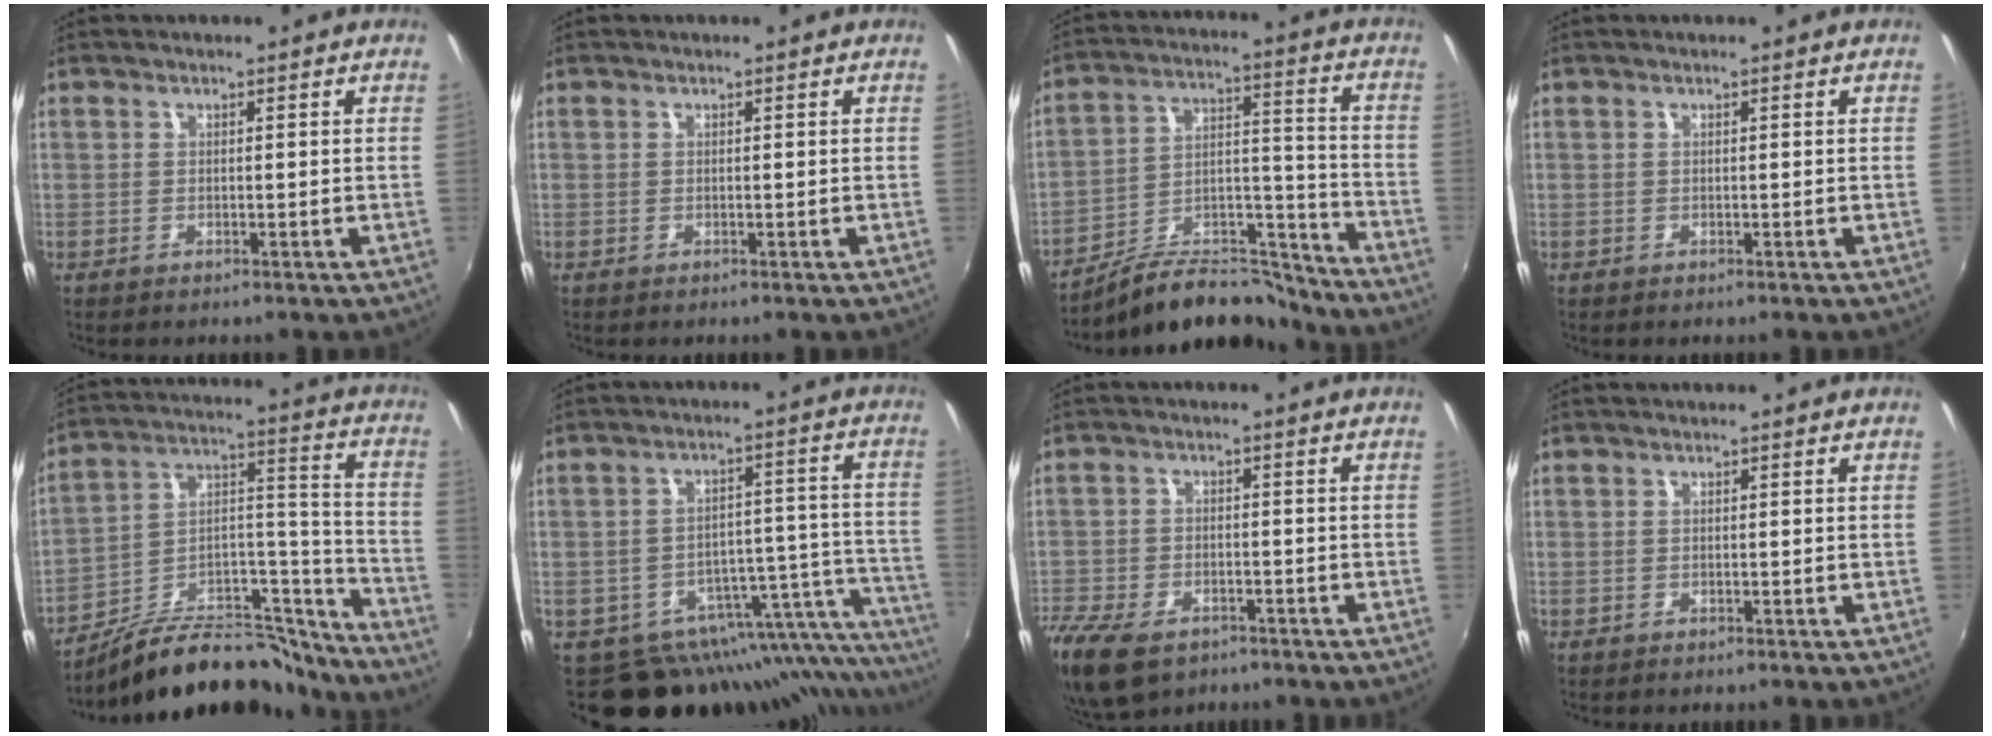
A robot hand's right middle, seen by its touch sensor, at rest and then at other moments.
{"total": 0.0}
{"total": 16.2, "force": [-14.4, 4.8, 5.5], "torque": [-0.086, 0.036, -0.226]}
{"total": 0.0}
{"total": 22.8, "force": [-19.2, 7.6, 9.7], "torque": [-0.129, 0.054, -0.285]}
{"total": 22.5, "force": [-17.3, 9.5, 10.7], "torque": [-0.109, 0.007, -0.220]}
{"total": 14.6, "force": [-9.5, 8.2, 7.5], "torque": [-0.204, -0.040, -0.169]}
{"total": 0.0}